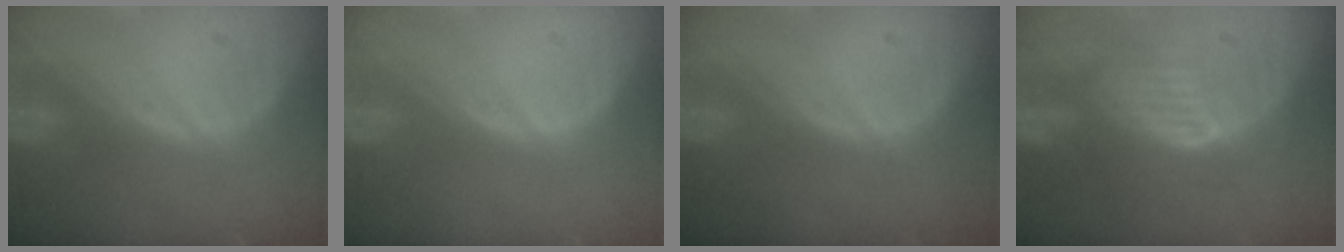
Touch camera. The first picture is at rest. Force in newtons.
{"total": 0.0}
{"total": 0.0}
{"total": 7.7, "press": 7.7, "slide": 0.5}